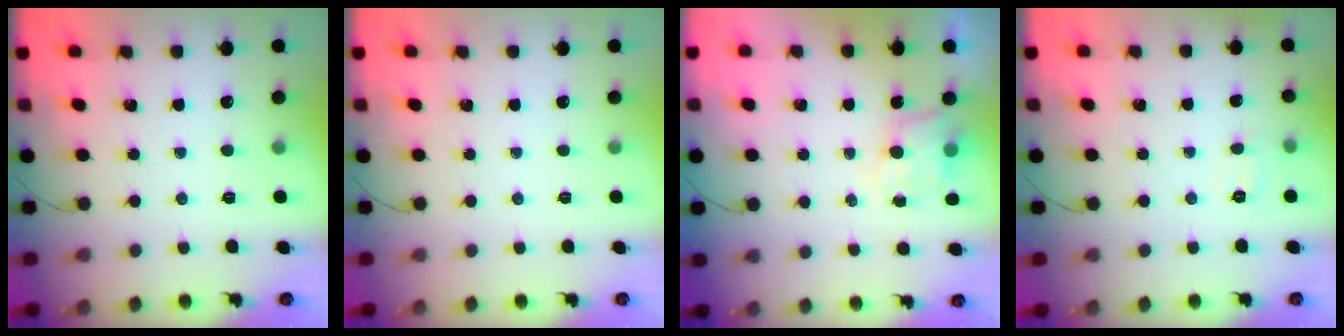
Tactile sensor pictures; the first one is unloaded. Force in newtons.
{"total": 0.0}
{"total": 6.2, "press": 6.2, "slide": 0.8}
{"total": 6.0, "press": 5.8, "slide": 1.3}